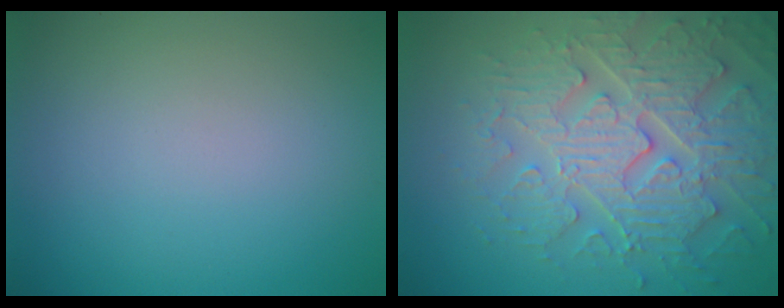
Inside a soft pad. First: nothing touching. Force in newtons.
{"total": 7.0, "press": 5.9, "slide": 3.8}